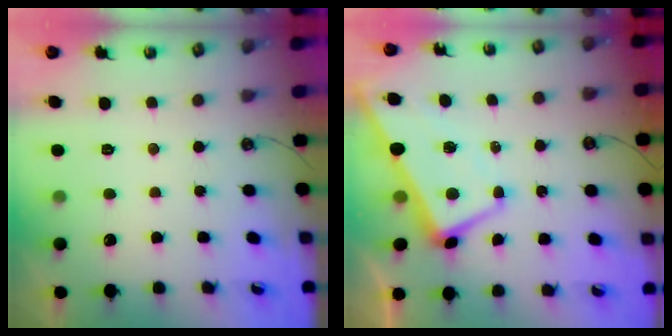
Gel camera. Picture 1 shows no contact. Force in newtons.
{"total": 0.9, "press": 0.1, "slide": 0.8}